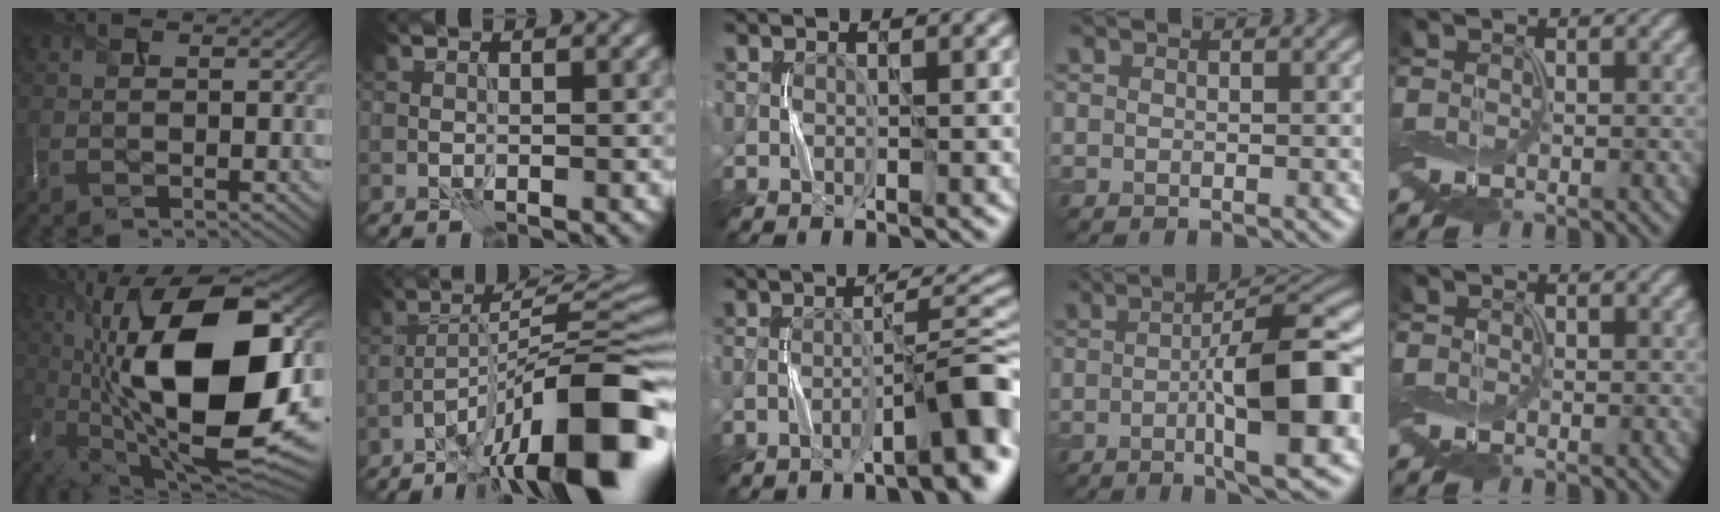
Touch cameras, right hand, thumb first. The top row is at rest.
{"thumb": {"total": 20.7, "force": [0.8, 9.2, 18.5], "torque": [-0.330, 0.004, 0.006]}, "index": {"total": 15.1, "force": [-8.4, 3.2, 12.1], "torque": [-0.178, 0.018, -0.138]}, "middle": {"total": 6.1, "force": [-3.8, 0.8, 4.7], "torque": [-0.059, 0.021, -0.060]}, "ring": {"total": 11.1, "force": [-1.6, 2.6, 10.6], "torque": [-0.143, 0.008, -0.021]}}